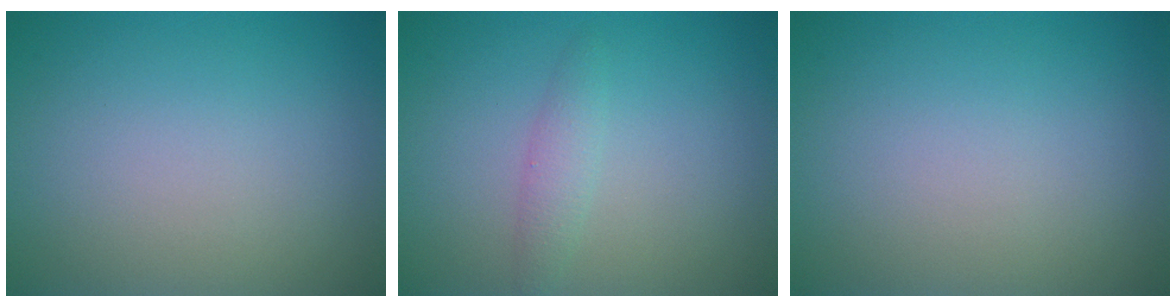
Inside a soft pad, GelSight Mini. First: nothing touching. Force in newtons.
{"total": 1.5, "press": 1.5, "slide": 0.1}
{"total": 0.0}